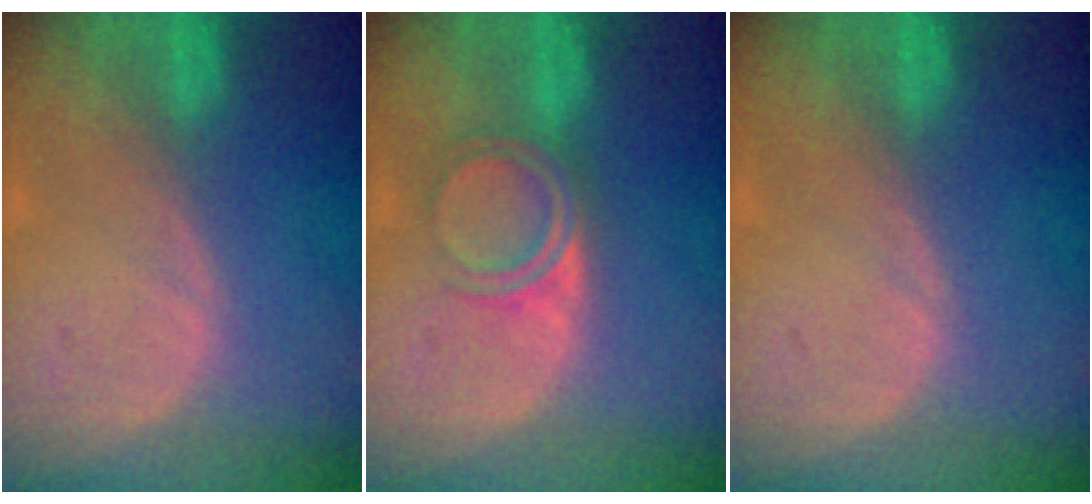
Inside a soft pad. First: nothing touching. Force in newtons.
{"total": 4.7, "press": 4.2, "slide": 2.1}
{"total": 0.0}